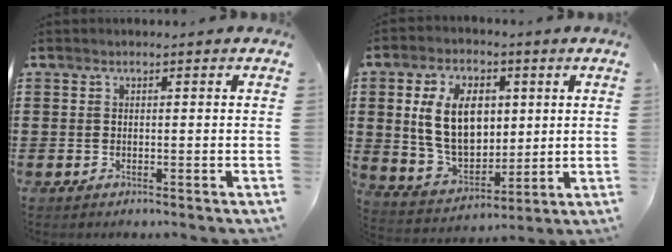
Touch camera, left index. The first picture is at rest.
{"total": 12.0, "force": [2.7, 7.9, 8.6], "torque": [-0.190, 0.012, 0.047]}